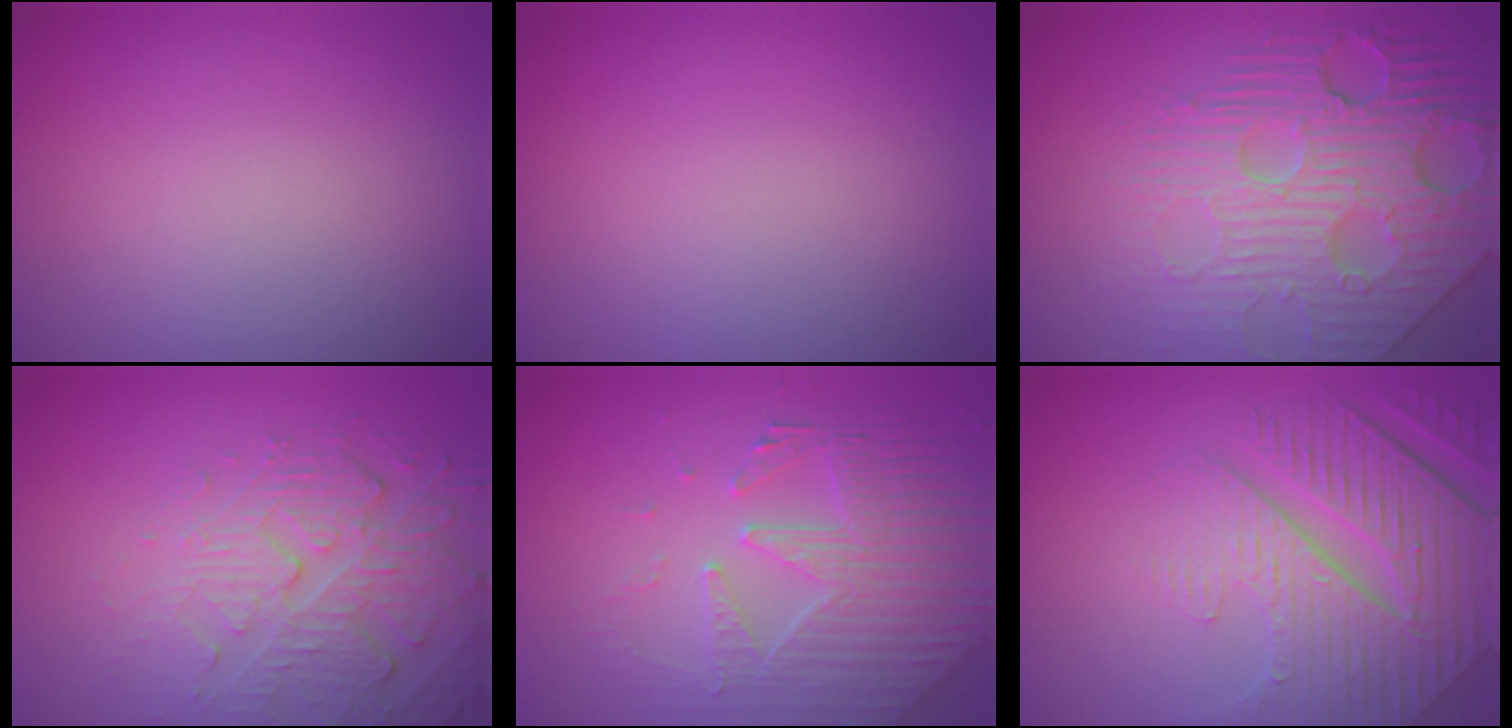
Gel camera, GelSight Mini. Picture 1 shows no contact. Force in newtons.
{"total": 0.0}
{"total": 8.6, "press": 6.0, "slide": 6.1}
{"total": 5.2, "press": 3.6, "slide": 3.7}
{"total": 4.9, "press": 4.7, "slide": 1.5}
{"total": 8.3, "press": 6.0, "slide": 5.8}